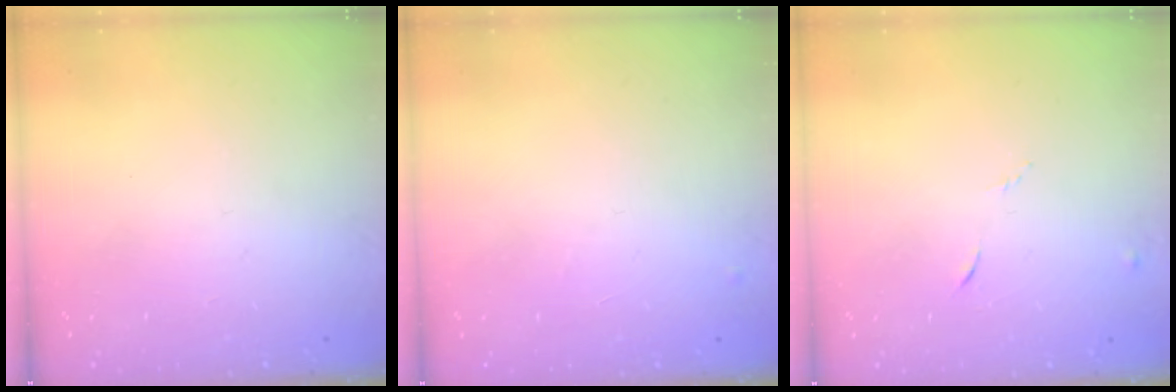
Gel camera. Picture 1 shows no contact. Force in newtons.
{"total": 4.5, "press": 4.4, "slide": 0.6}
{"total": 5.2, "press": 5.1, "slide": 0.6}